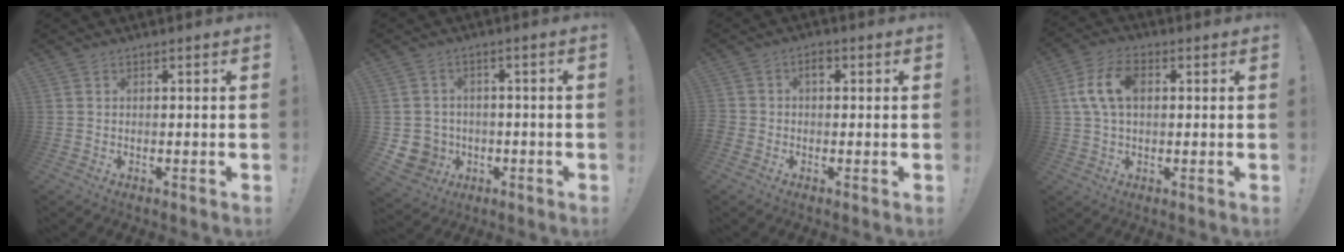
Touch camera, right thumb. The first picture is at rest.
{"total": 6.4, "force": [-1.0, 6.1, 1.4], "torque": [-0.034, 0.007, -0.015]}
{"total": 3.4, "force": [-0.2, 2.7, 2.1], "torque": [-0.031, 0.009, -0.006]}
{"total": 10.8, "force": [1.9, 6.7, 8.3], "torque": [-0.157, 0.007, 0.036]}